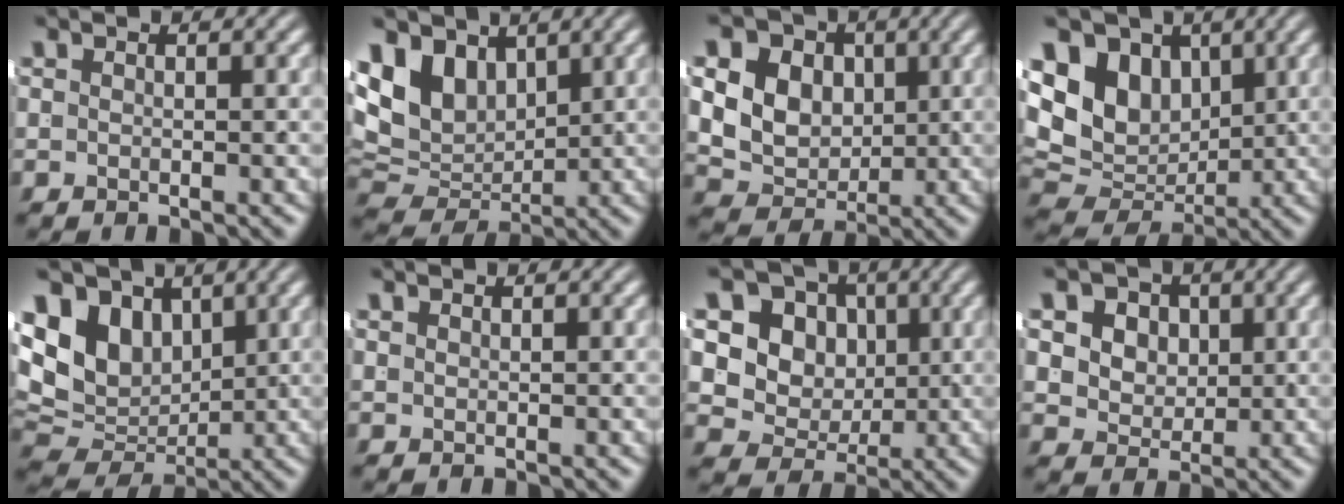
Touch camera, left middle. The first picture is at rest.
{"total": 9.2, "force": [1.2, 7.2, 5.7], "torque": [-0.124, -0.030, 0.039]}
{"total": 12.9, "force": [2.0, 11.2, 6.1], "torque": [-0.133, -0.018, 0.025]}
{"total": 13.2, "force": [1.4, 10.8, 7.4], "torque": [-0.141, -0.027, 0.029]}
{"total": 11.6, "force": [1.2, 9.4, 6.6], "torque": [-0.130, -0.029, 0.033]}
{"total": 0.8, "force": [0.4, -0.7, -0.1], "torque": [0.013, 0.000, 0.014]}
{"total": 14.5, "force": [2.1, 12.6, 6.9], "torque": [-0.155, -0.027, 0.031]}
{"total": 8.6, "force": [2.0, 7.5, 3.7], "torque": [-0.083, -0.010, 0.027]}